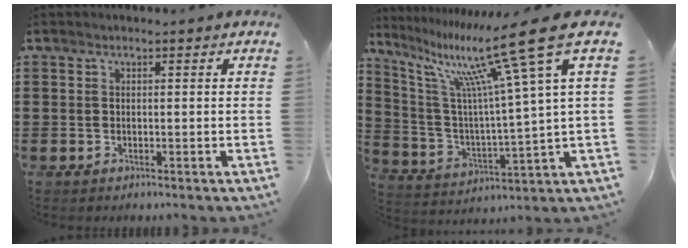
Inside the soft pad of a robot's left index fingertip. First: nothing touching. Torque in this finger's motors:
{"motor_torque": [2.14, 0.00, 0.41, 0.21]}